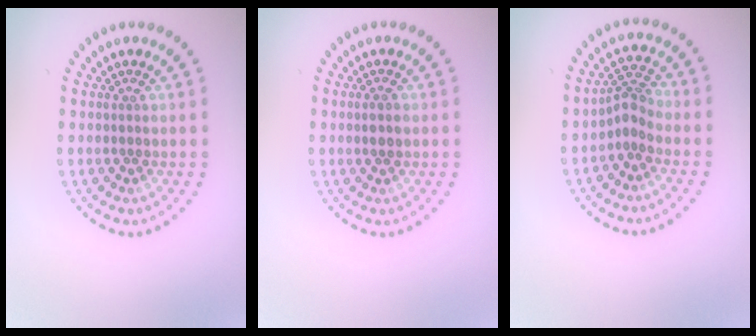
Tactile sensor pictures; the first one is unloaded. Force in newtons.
{"total": 1.3, "press": 1.3, "slide": 0.2}
{"total": 2.3, "press": 1.7, "slide": 1.5}